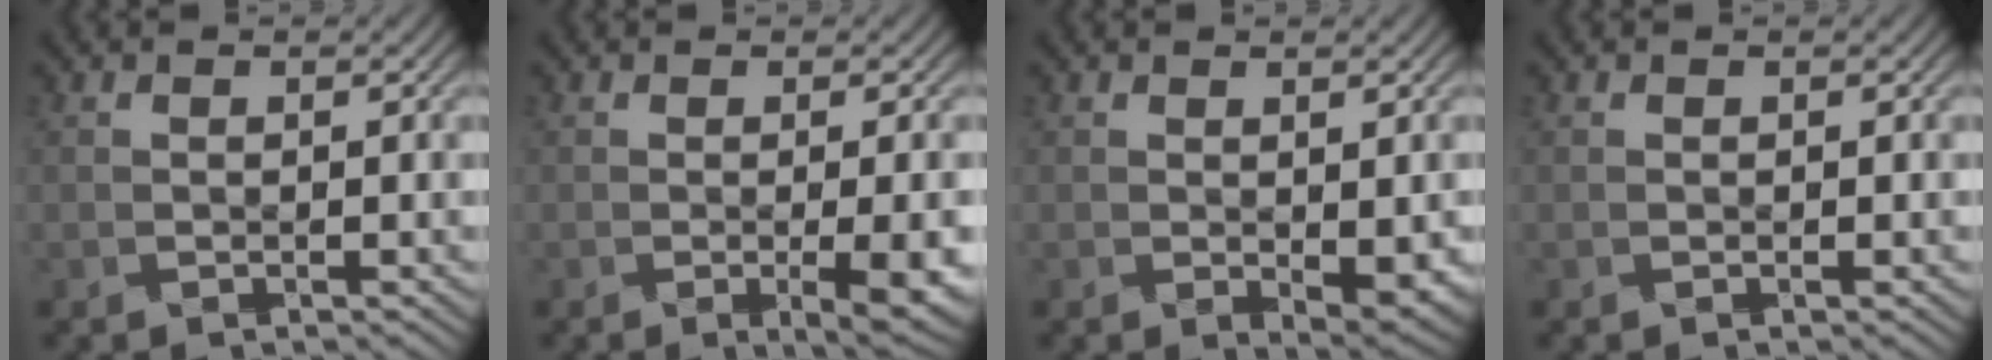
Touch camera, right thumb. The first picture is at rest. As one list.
[{"total": 4.8, "force": [-1.1, 1.1, 4.6], "torque": [-0.074, -0.008, -0.009]}, {"total": 3.0, "force": [-0.2, 1.3, 2.7], "torque": [-0.043, -0.011, 0.005]}, {"total": 0.0}]